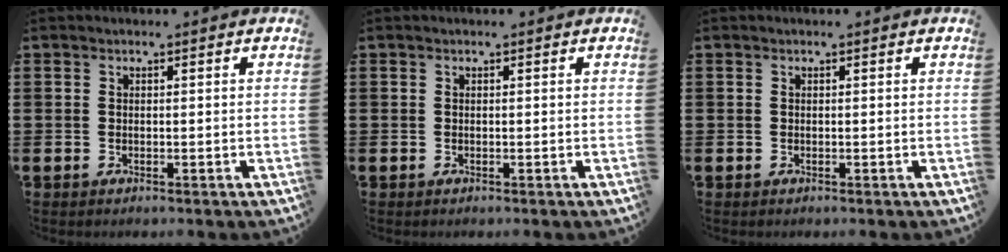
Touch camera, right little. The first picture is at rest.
{"total": 0.0}
{"total": 0.0}